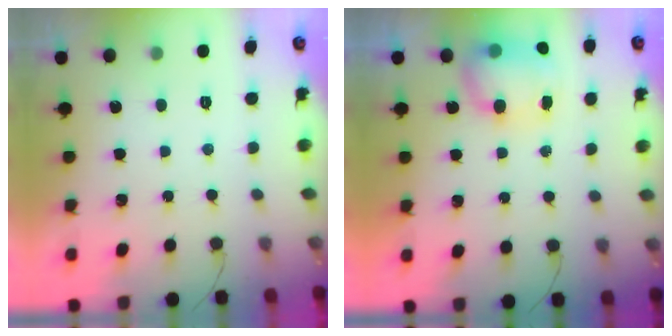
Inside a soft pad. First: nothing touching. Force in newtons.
{"total": 8.4, "press": 8.2, "slide": 1.7}